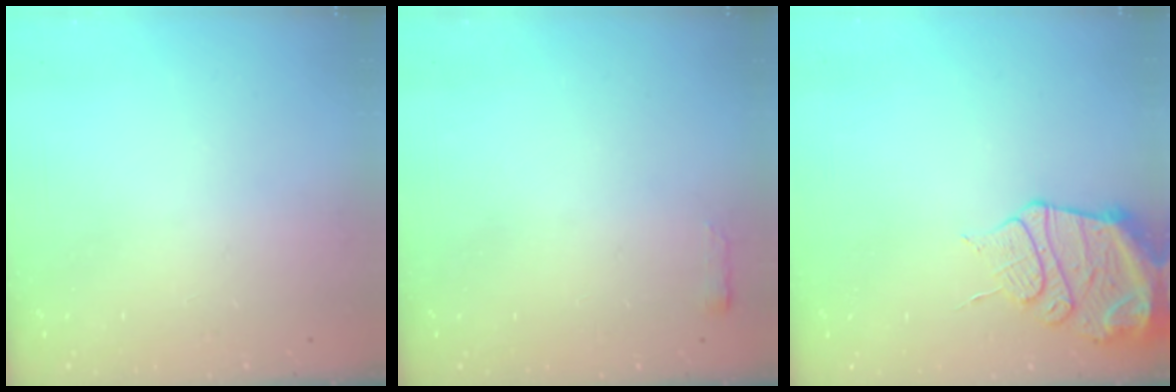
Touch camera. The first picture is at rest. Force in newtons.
{"total": 2.4, "press": 2.4, "slide": 0.4}
{"total": 13.1, "press": 13.0, "slide": 1.6}